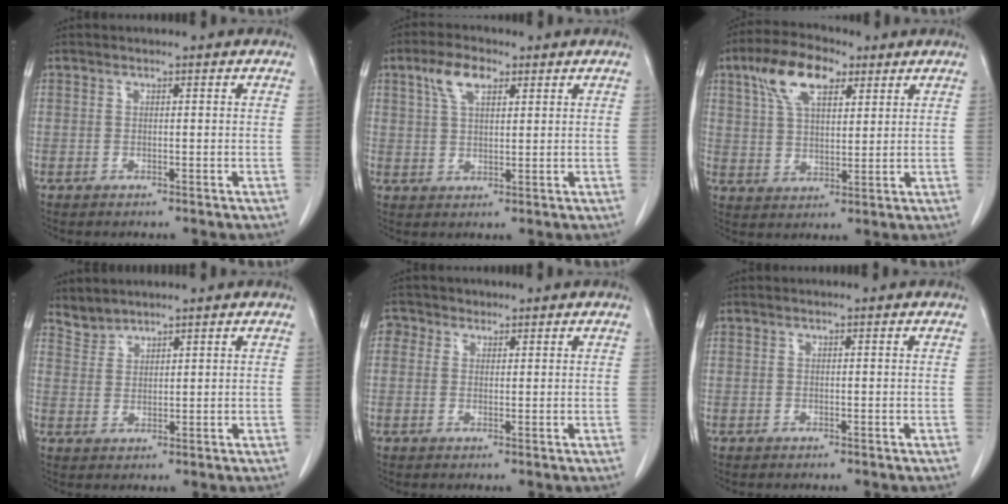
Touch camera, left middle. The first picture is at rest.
{"total": 5.6, "force": [3.0, 2.4, 4.1], "torque": [-0.086, 0.012, 0.058]}
{"total": 10.2, "force": [5.5, 4.4, 7.4], "torque": [-0.149, 0.024, 0.104]}
{"total": 2.5, "force": [2.5, 0.4, -0.5], "torque": [0.009, 0.006, 0.054]}
{"total": 2.4, "force": [1.2, 2.0, 0.3], "torque": [0.001, 0.007, 0.016]}
{"total": 0.0}